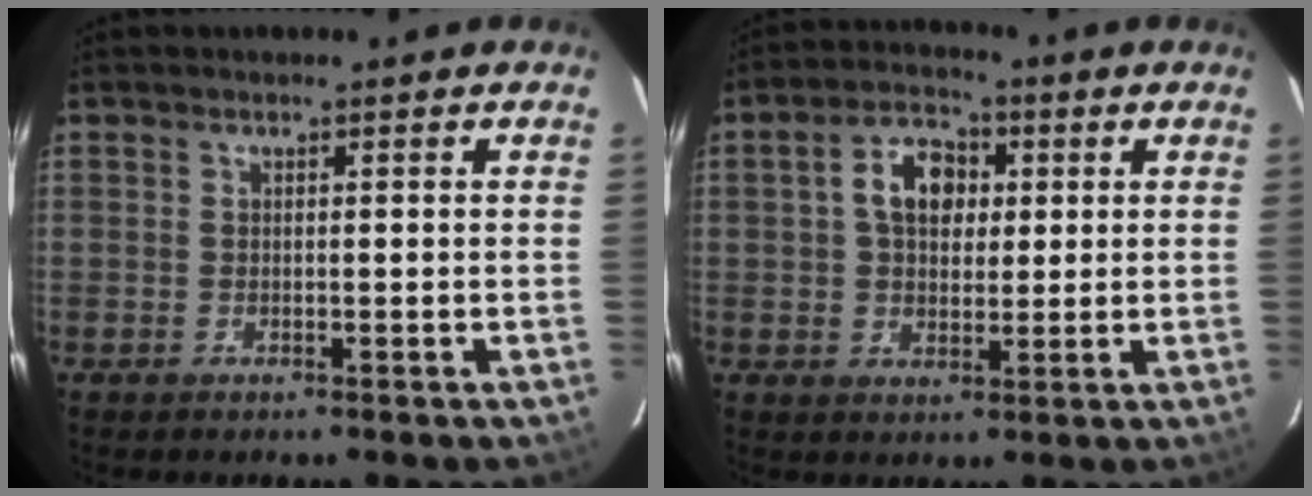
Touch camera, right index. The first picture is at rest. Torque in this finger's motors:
{"motor_torque": [0.49, -0.21, 0.54, 0.11]}